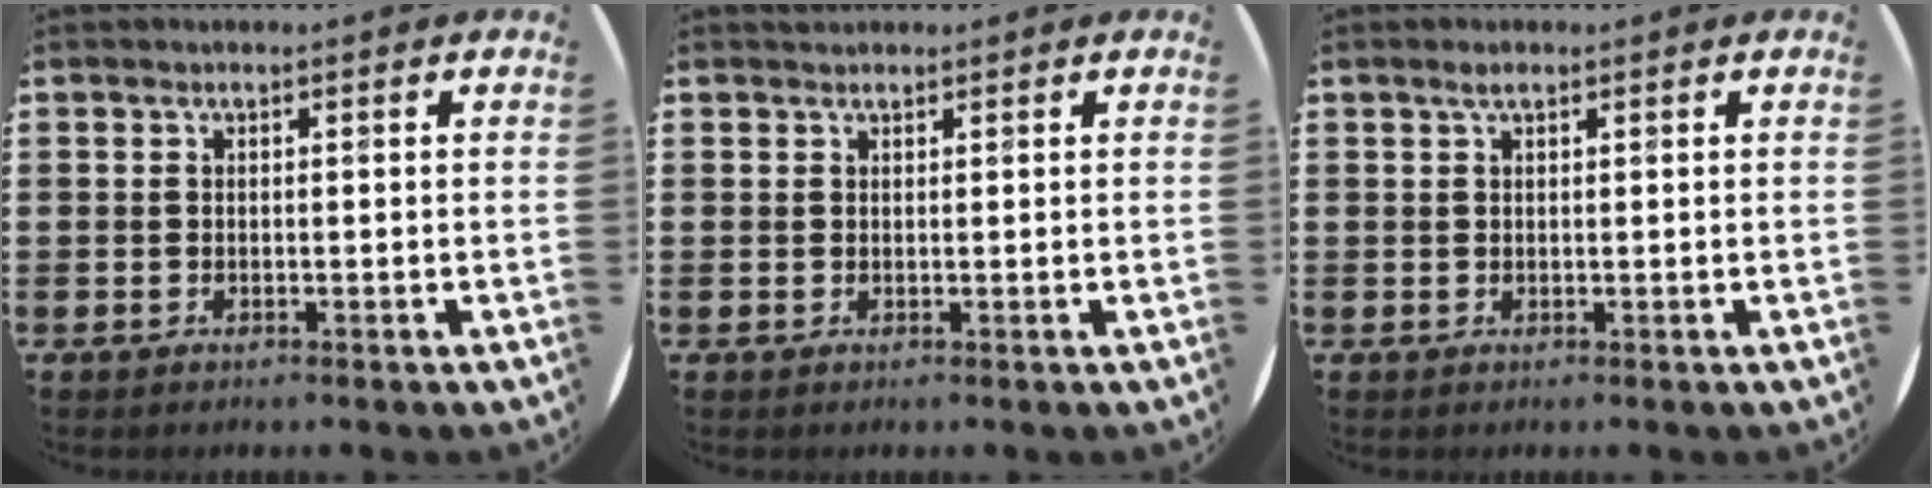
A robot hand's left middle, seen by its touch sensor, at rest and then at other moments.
{"total": 0.6, "force": [0.6, 0.1, -0.1], "torque": [0.003, 0.004, 0.011]}
{"total": 1.1, "force": [0.7, 0.4, 0.7], "torque": [-0.006, 0.001, 0.010]}